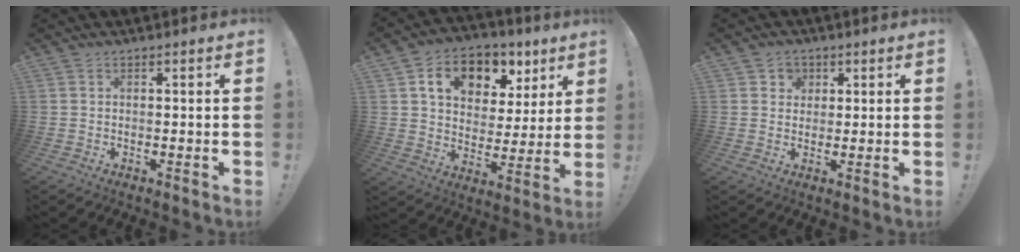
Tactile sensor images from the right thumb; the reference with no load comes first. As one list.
[{"total": 13.7, "force": [7.0, 9.3, 7.2], "torque": [-0.113, -0.029, 0.128]}, {"total": 3.8, "force": [1.5, 3.4, 0.7], "torque": [-0.003, -0.005, 0.026]}]